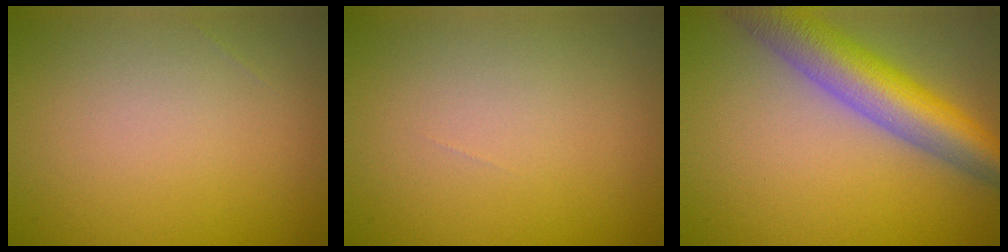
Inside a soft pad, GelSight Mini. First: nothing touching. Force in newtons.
{"total": 0.0}
{"total": 8.6, "press": 8.6, "slide": 0.5}